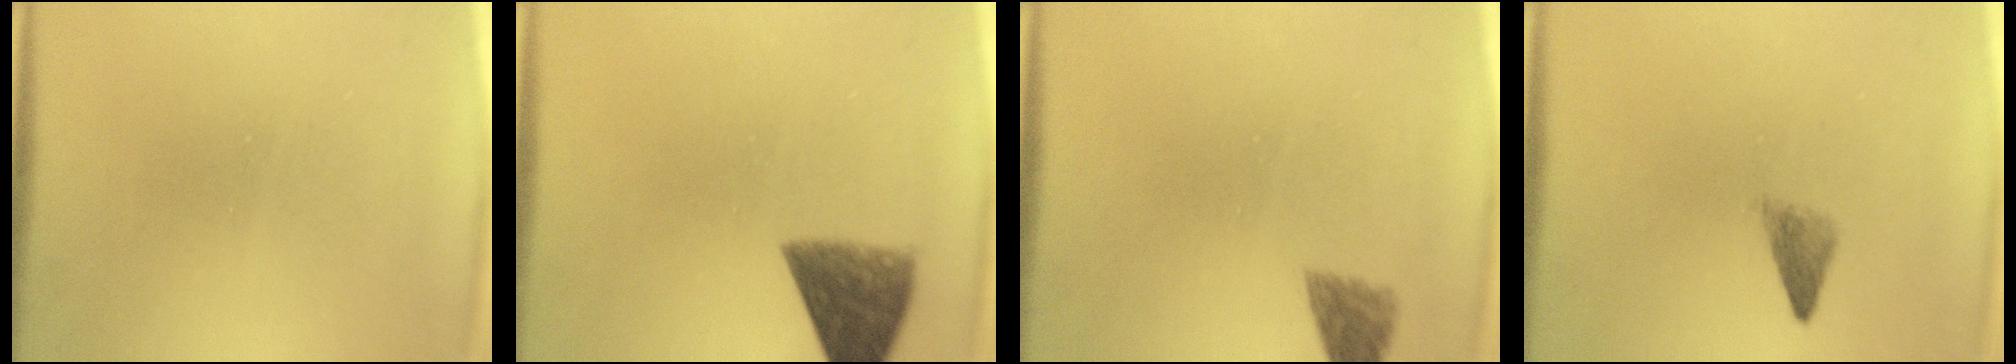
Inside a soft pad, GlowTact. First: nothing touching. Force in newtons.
{"total": 7.2}
{"total": 2.0}
{"total": 2.1}